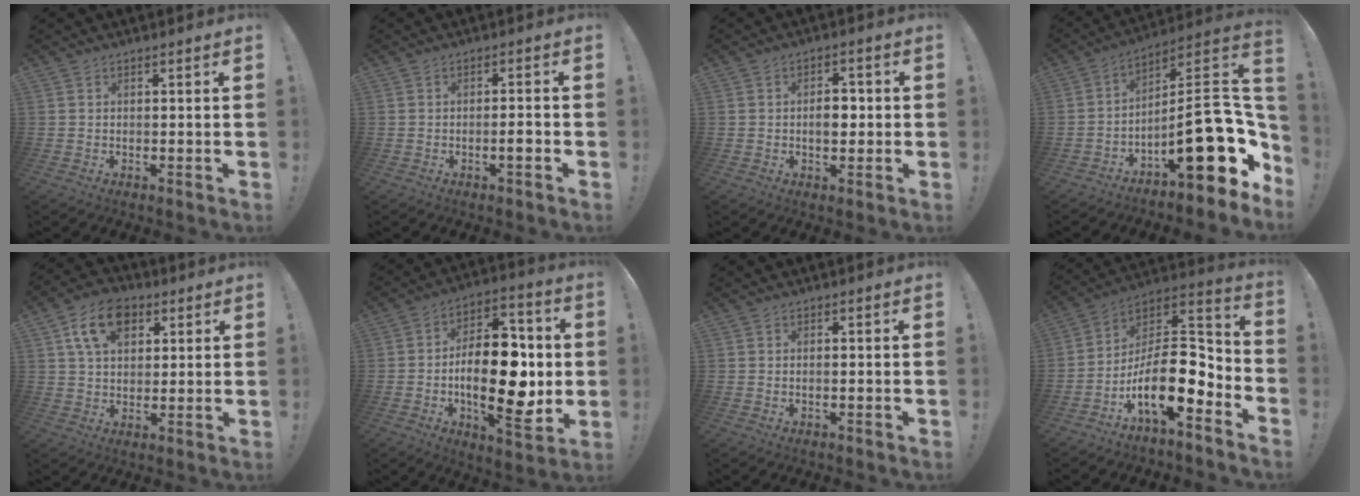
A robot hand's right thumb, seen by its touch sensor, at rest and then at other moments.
{"total": 3.5, "force": [-1.5, 0.1, 3.2], "torque": [-0.049, -0.002, -0.028]}
{"total": 5.1, "force": [-0.7, 3.3, 3.9], "torque": [-0.055, 0.008, -0.016]}
{"total": 25.4, "force": [-7.3, 9.1, 22.6], "torque": [-0.326, 0.033, -0.107]}
{"total": 12.2, "force": [5.4, 8.3, 7.1], "torque": [-0.112, -0.003, 0.102]}
{"total": 22.0, "force": [-1.8, 10.8, 19.1], "torque": [-0.305, 0.006, -0.026]}
{"total": 0.7, "force": [-0.4, -0.2, 0.6], "torque": [-0.008, -0.002, -0.009]}
{"total": 17.9, "force": [-6.1, 7.9, 14.9], "torque": [-0.254, 0.022, -0.097]}